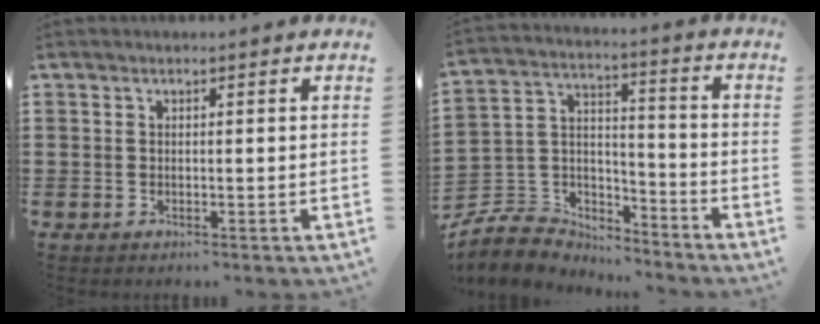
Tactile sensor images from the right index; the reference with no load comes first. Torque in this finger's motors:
{"motor_torque": [-0.52, 0.08, -1.05, -0.21]}